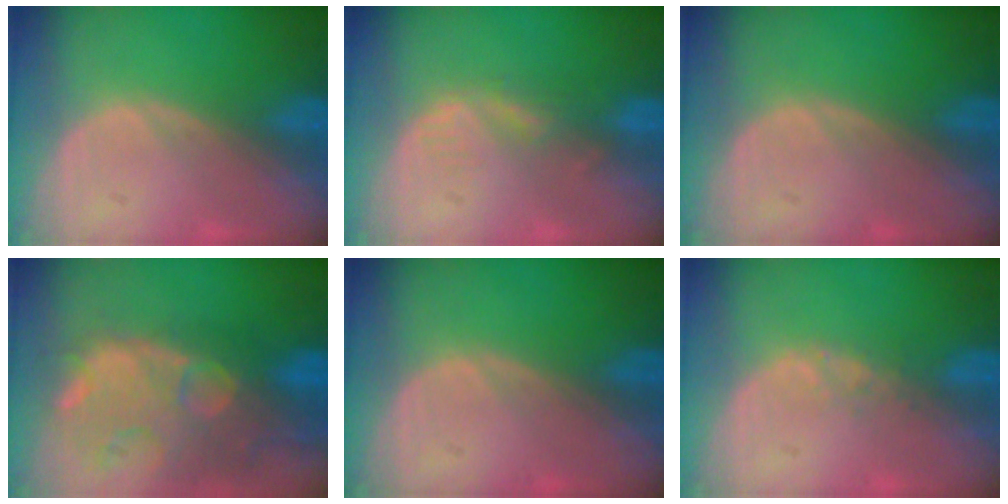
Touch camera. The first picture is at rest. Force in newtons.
{"total": 2.0, "press": 2.0, "slide": 0.3}
{"total": 0.0}
{"total": 14.4, "press": 11.8, "slide": 8.3}
{"total": 0.0}
{"total": 1.0, "press": 1.0, "slide": 0.2}